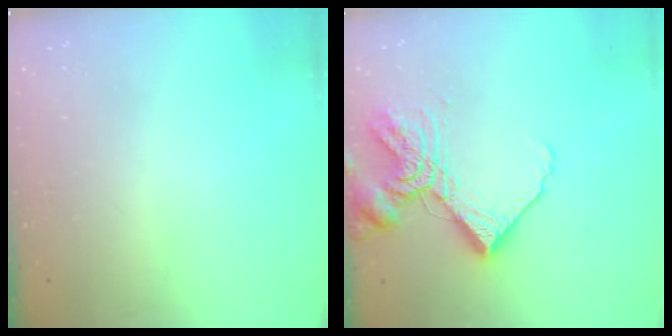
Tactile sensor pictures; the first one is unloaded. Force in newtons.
{"total": 14.2, "press": 14.2, "slide": 1.6}